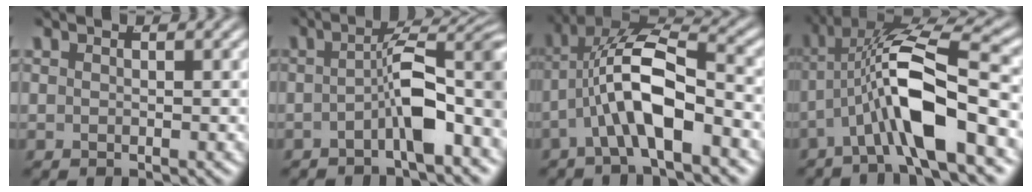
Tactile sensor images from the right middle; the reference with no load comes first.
{"total": 6.5, "force": [-2.0, 1.9, 5.9], "torque": [-0.069, 0.000, -0.031]}
{"total": 6.9, "force": [-0.2, 3.5, 6.0], "torque": [-0.104, -0.010, -0.003]}
{"total": 7.6, "force": [-0.3, 2.8, 7.0], "torque": [-0.130, -0.007, 0.002]}